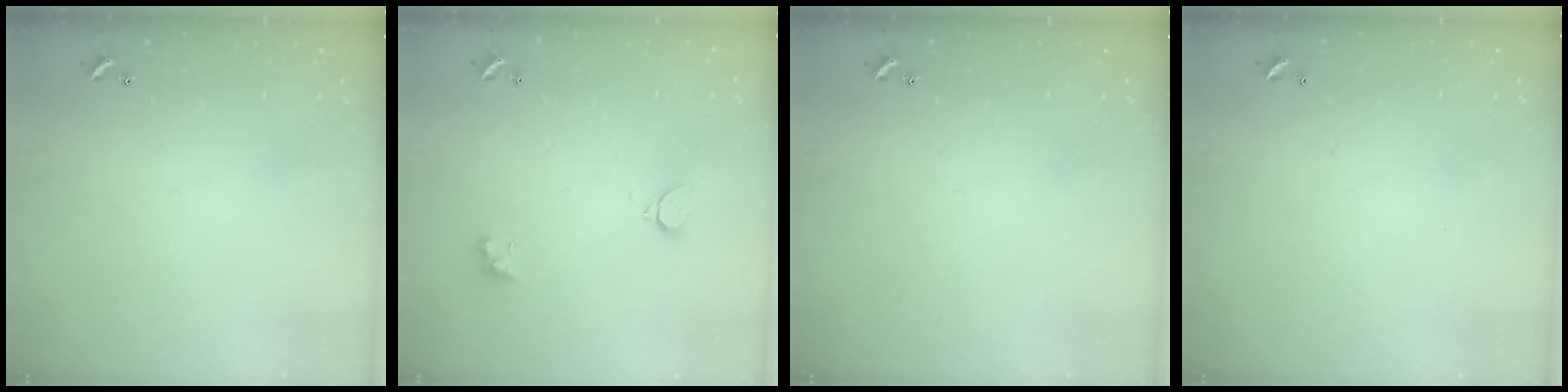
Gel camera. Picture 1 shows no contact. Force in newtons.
{"total": 2.1, "press": 2.0, "slide": 0.6}
{"total": 0.0}
{"total": 2.9, "press": 2.9, "slide": 0.1}